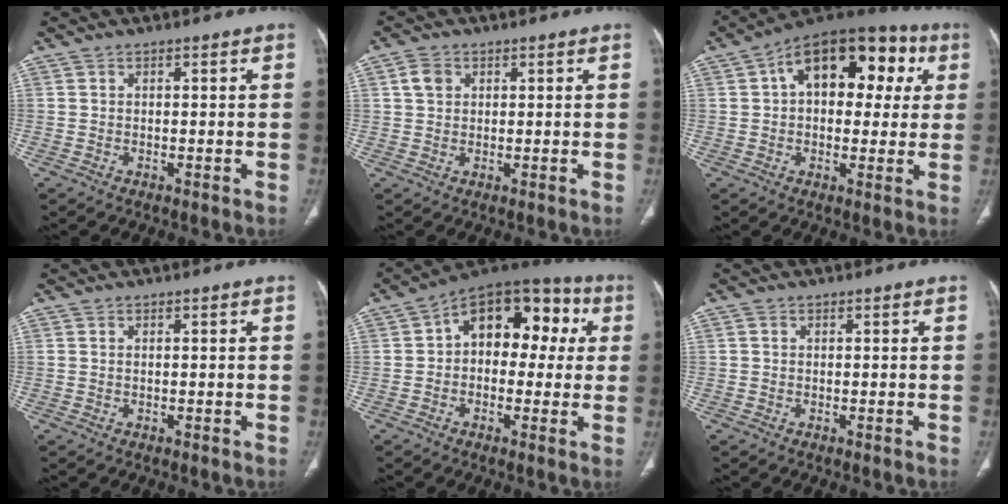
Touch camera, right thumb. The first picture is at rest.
{"total": 3.2, "force": [1.1, 2.5, 1.6], "torque": [-0.025, 0.002, 0.023]}
{"total": 19.7, "force": [5.3, 11.8, 14.9], "torque": [-0.168, 0.034, 0.068]}
{"total": 0.0}
{"total": 16.1, "force": [2.8, 10.6, 11.9], "torque": [-0.110, 0.047, 0.027]}
{"total": 0.5, "force": [0.1, 0.5, 0.2], "torque": [-0.003, 0.002, 0.002]}